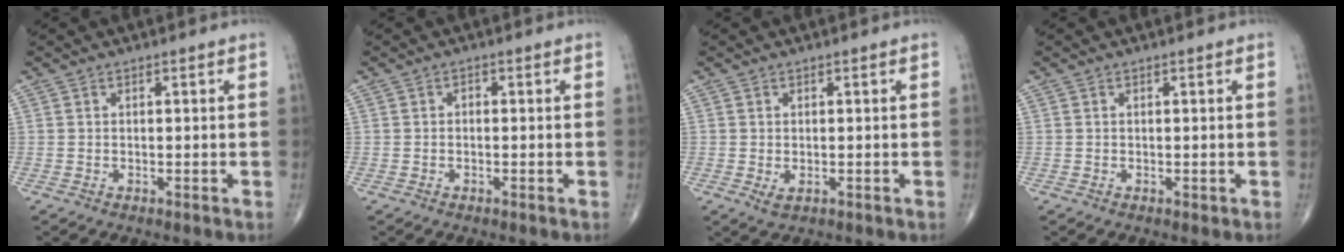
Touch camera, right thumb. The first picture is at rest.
{"total": 0.7, "force": [-0.1, 0.5, 0.4], "torque": [-0.003, 0.002, -0.007]}
{"total": 1.6, "force": [-0.3, 0.9, 1.3], "torque": [-0.020, -0.004, -0.001]}
{"total": 0.0}